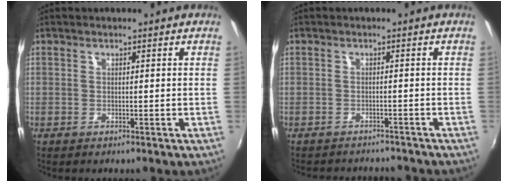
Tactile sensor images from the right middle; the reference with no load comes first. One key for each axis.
{"total": 5.1, "fx": -4.6, "fy": 2.2, "fz": 0.9, "tx": -0.027, "ty": 0.002, "tz": -0.065}